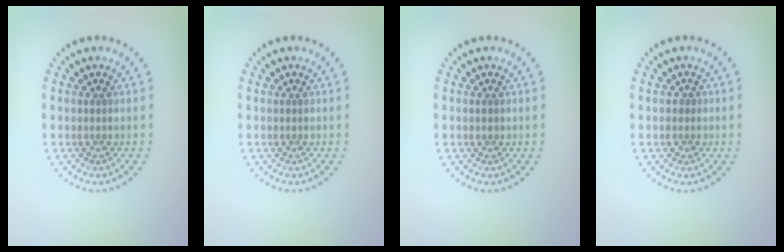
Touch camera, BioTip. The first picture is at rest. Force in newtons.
{"total": 0.0}
{"total": 0.6, "press": 0.6, "slide": 0.2}
{"total": 0.9, "press": 0.8, "slide": 0.4}